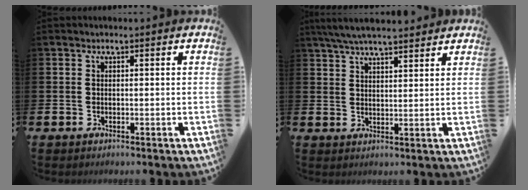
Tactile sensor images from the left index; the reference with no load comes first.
{"total": 5.7, "force": [5.3, 0.9, 1.9], "torque": [-0.052, -0.012, 0.098]}